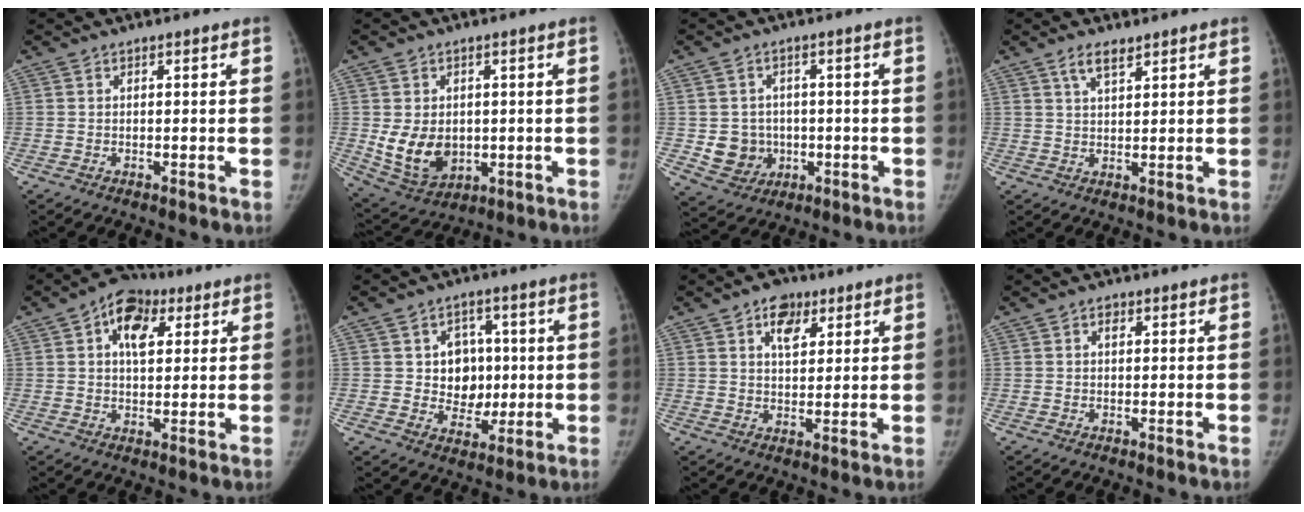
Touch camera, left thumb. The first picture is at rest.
{"total": 9.6, "force": [-0.4, 7.2, 6.4], "torque": [-0.091, -0.012, 0.017]}
{"total": 7.0, "force": [-0.8, 6.5, 2.5], "torque": [-0.010, 0.006, -0.002]}
{"total": 3.7, "force": [2.6, 1.3, 2.2], "torque": [-0.038, -0.010, 0.051]}
{"total": 9.5, "force": [3.8, 5.9, 6.4], "torque": [-0.074, 0.002, 0.052]}
{"total": 8.9, "force": [1.0, 7.6, 4.5], "torque": [-0.014, 0.001, 0.022]}
{"total": 6.2, "force": [3.2, 3.9, 3.5], "torque": [-0.030, -0.013, 0.048]}
{"total": 1.3, "force": [0.5, 0.9, 0.8], "torque": [-0.007, 0.001, 0.006]}